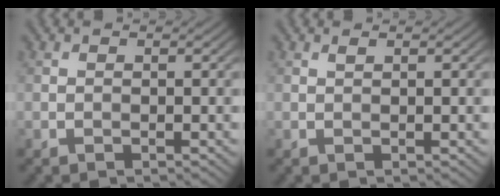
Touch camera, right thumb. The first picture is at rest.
{"total": 0.6, "force": [0.4, 0.0, 0.4], "torque": [-0.009, 0.002, 0.008]}